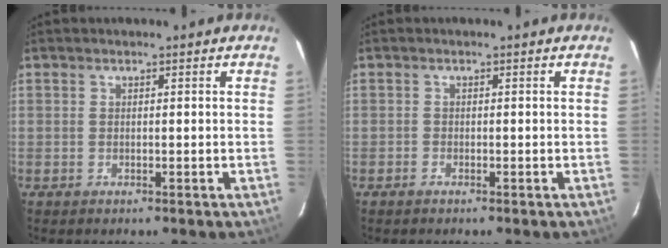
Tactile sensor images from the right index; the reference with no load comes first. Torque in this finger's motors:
{"motor_torque": [0.00, 0.00, -0.04, 0.01]}